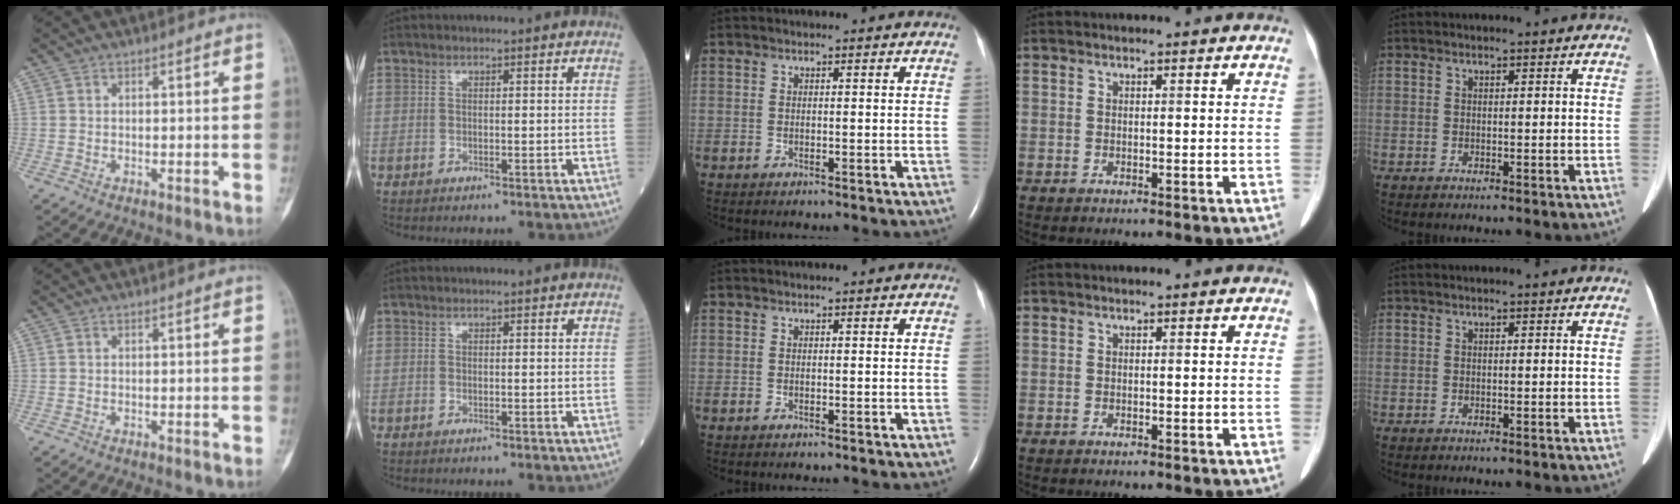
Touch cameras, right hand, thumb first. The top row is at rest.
{}